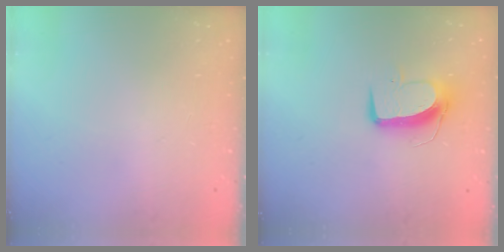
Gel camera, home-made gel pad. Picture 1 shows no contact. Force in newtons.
{"total": 9.9, "press": 9.8, "slide": 1.0}